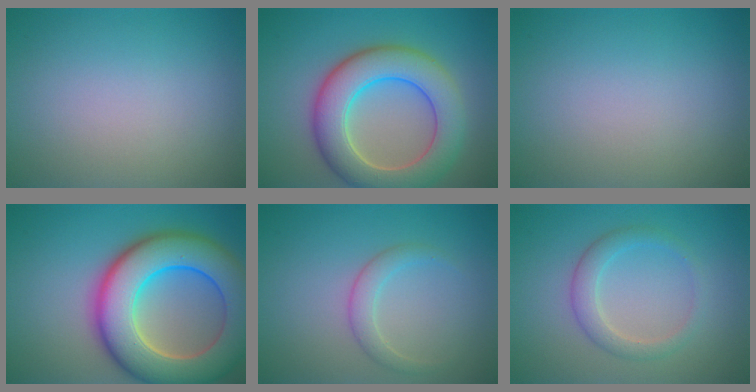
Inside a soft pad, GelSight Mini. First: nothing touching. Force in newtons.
{"total": 8.4, "press": 8.4, "slide": 0.4}
{"total": 0.0}
{"total": 12.2, "press": 12.1, "slide": 0.6}
{"total": 1.8, "press": 1.8, "slide": 0.2}
{"total": 2.6, "press": 2.6, "slide": 0.2}